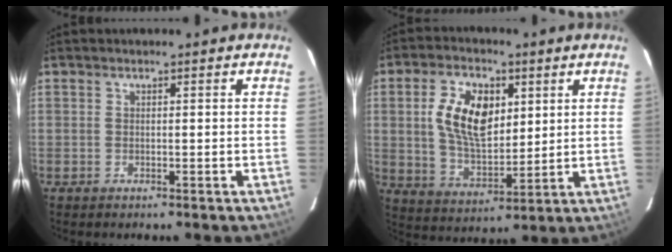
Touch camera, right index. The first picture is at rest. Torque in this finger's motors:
{"motor_torque": [0.65, 0.22, 0.34, 0.16]}